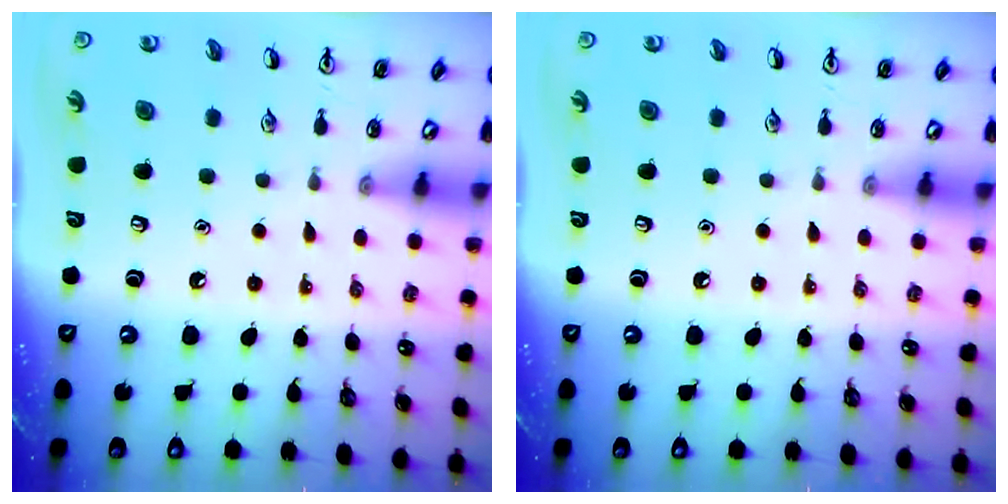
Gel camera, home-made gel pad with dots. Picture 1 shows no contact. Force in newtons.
{"total": 0.0}